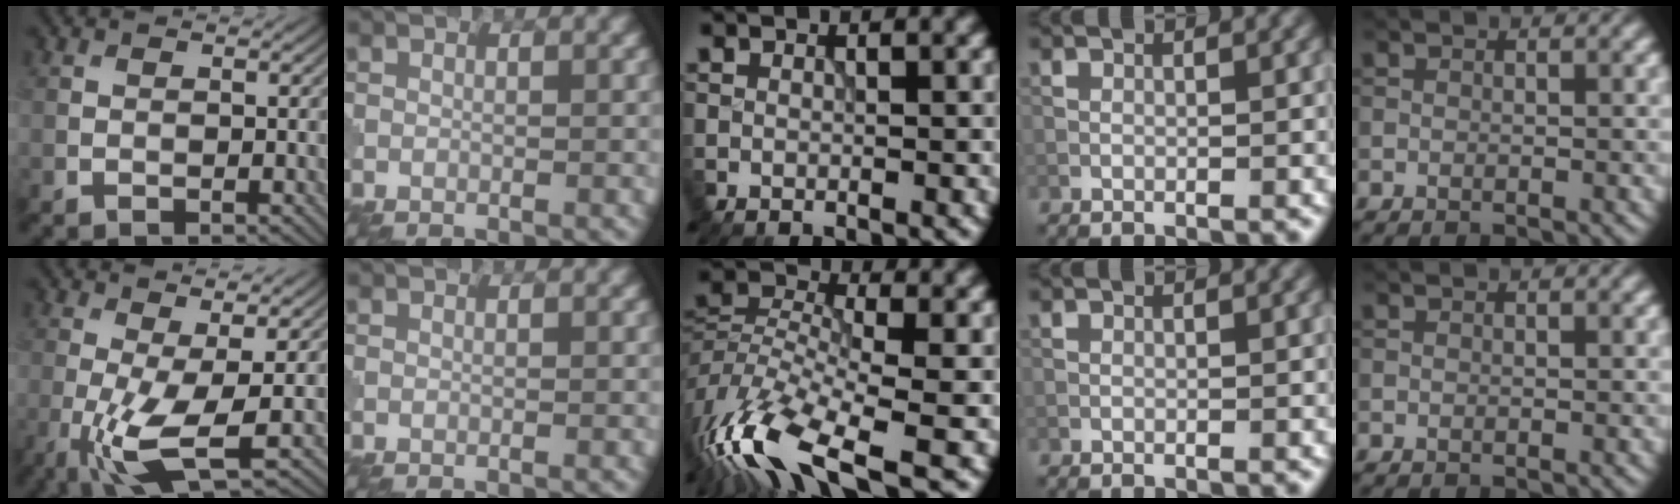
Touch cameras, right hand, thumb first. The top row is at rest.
{"thumb": {"total": 7.1, "force": [-1.3, 1.7, 6.8], "torque": [-0.149, -0.007, -0.028]}, "middle": {"total": 11.4, "force": [-6.9, 3.8, 8.2], "torque": [-0.167, -0.006, -0.139]}}